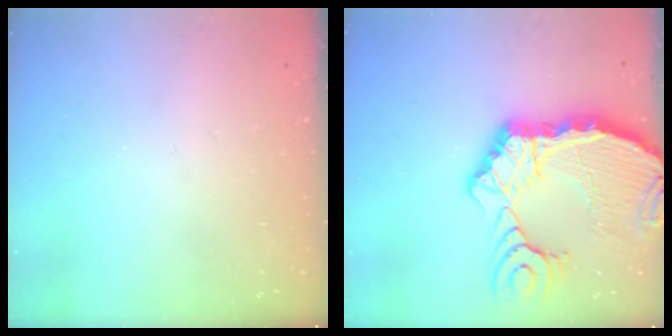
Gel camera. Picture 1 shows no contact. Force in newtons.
{"total": 15.6, "press": 15.5, "slide": 1.9}